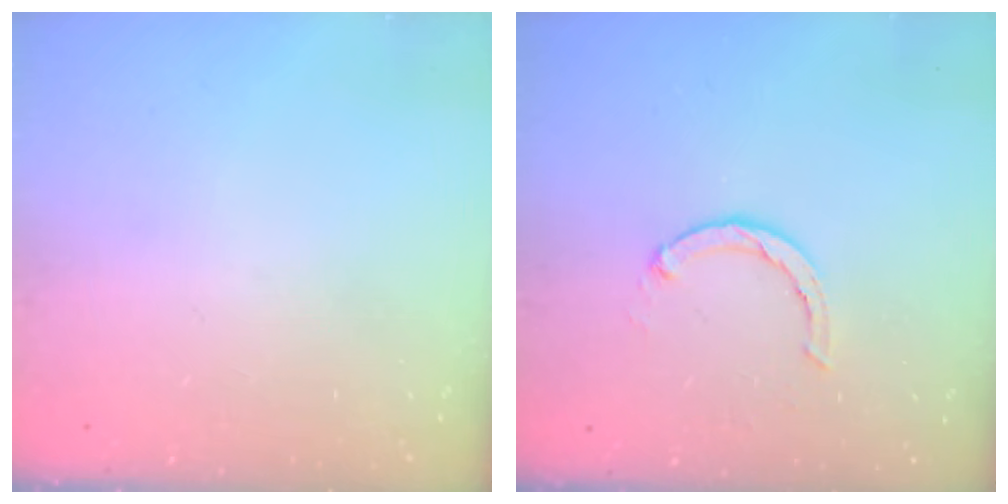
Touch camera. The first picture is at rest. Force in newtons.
{"total": 2.4, "press": 2.4, "slide": 0.4}